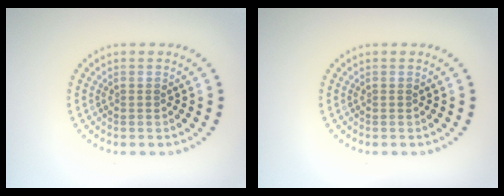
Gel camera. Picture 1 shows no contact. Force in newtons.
{"total": 0.0}